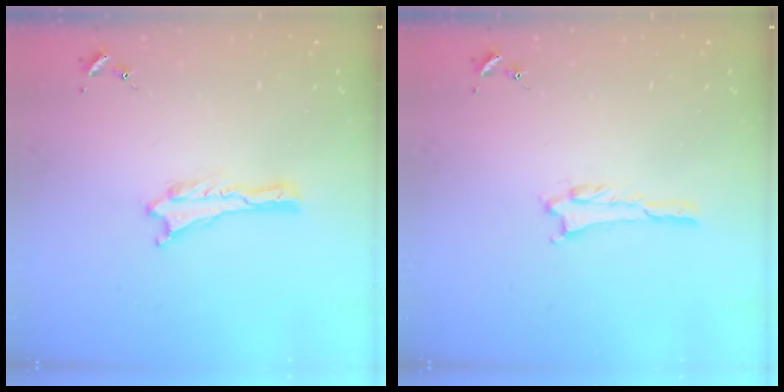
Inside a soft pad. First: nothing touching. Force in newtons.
{"total": 0.5, "press": 0.5, "slide": 0.1}